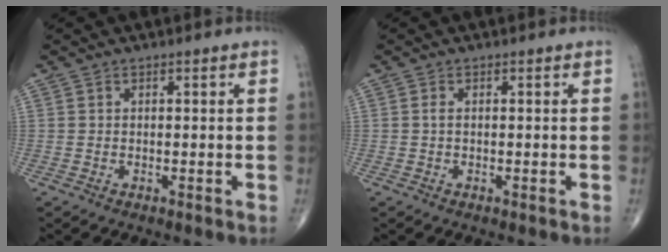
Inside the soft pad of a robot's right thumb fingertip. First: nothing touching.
{"total": 0.7, "force": [-0.1, 0.3, 0.6], "torque": [-0.016, -0.002, -0.002]}